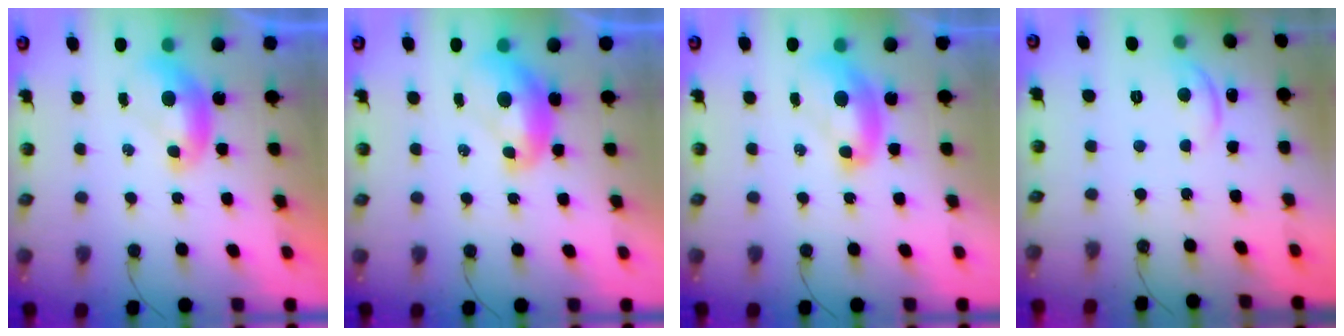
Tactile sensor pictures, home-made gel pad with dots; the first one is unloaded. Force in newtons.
{"total": 2.1, "press": 2.1, "slide": 0.3}
{"total": 1.9, "press": 1.9, "slide": 0.1}
{"total": 2.2, "press": 2.2, "slide": 0.5}